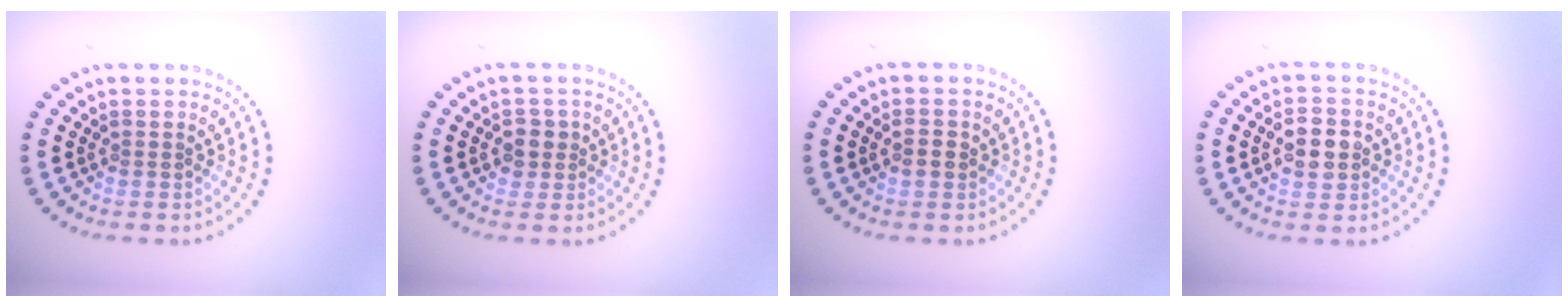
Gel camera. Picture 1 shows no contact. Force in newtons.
{"total": 1.7, "press": 1.6, "slide": 0.5}
{"total": 1.4, "press": 1.4, "slide": 0.3}
{"total": 3.6, "press": 3.6, "slide": 0.2}